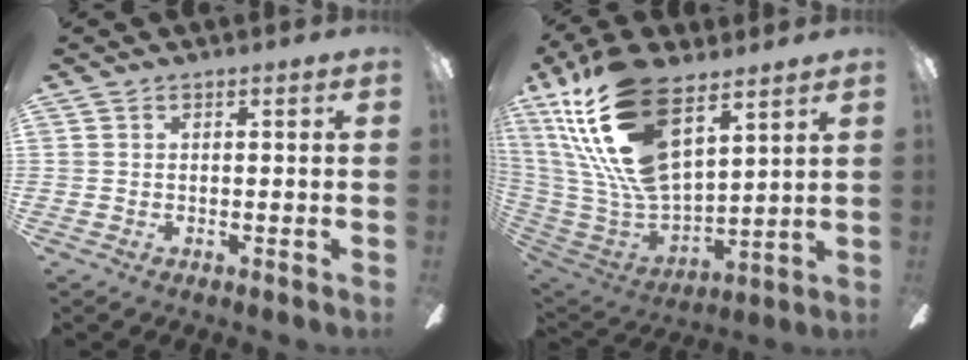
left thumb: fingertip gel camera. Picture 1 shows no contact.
{"total": 25.2, "force": [14.3, 11.0, 17.5], "torque": [-0.379, -0.080, 0.253]}